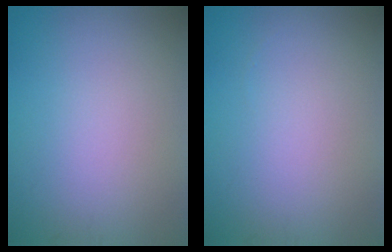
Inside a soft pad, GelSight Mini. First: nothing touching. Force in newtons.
{"total": 0.0}